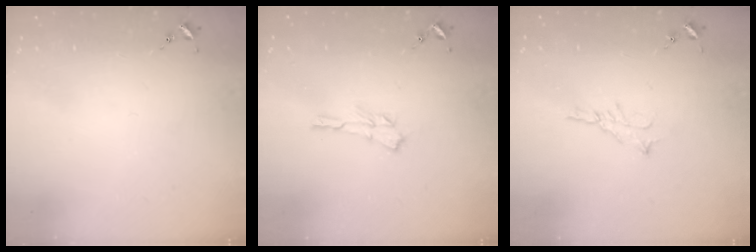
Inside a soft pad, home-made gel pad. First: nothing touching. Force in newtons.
{"total": 6.3, "press": 6.3, "slide": 0.3}
{"total": 5.7, "press": 5.7, "slide": 0.6}